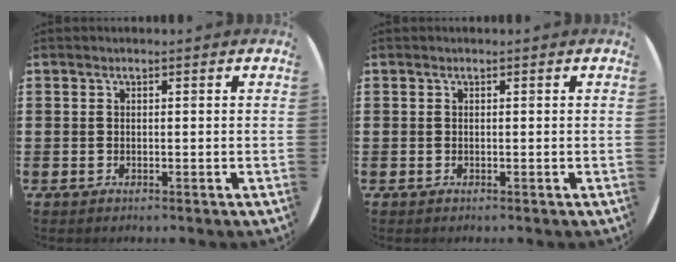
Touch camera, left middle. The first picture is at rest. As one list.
[{"total": 0.0}]